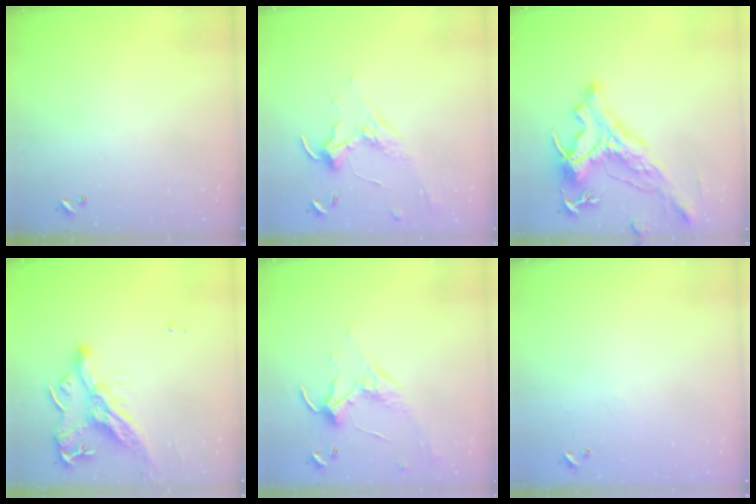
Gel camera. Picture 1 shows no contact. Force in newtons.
{"total": 1.7, "press": 1.6, "slide": 0.7}
{"total": 4.0, "press": 3.8, "slide": 1.3}
{"total": 11.7, "press": 11.6, "slide": 1.6}
{"total": 0.7, "press": 0.6, "slide": 0.4}
{"total": 8.1, "press": 8.0, "slide": 0.8}